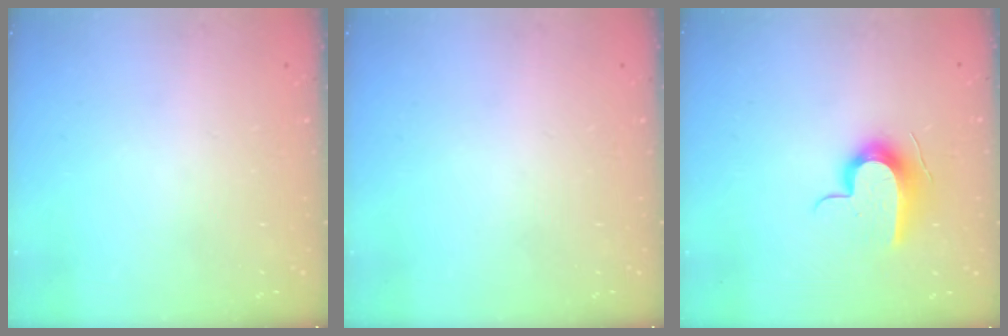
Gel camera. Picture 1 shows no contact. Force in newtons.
{"total": 0.0}
{"total": 10.6, "press": 10.5, "slide": 1.3}